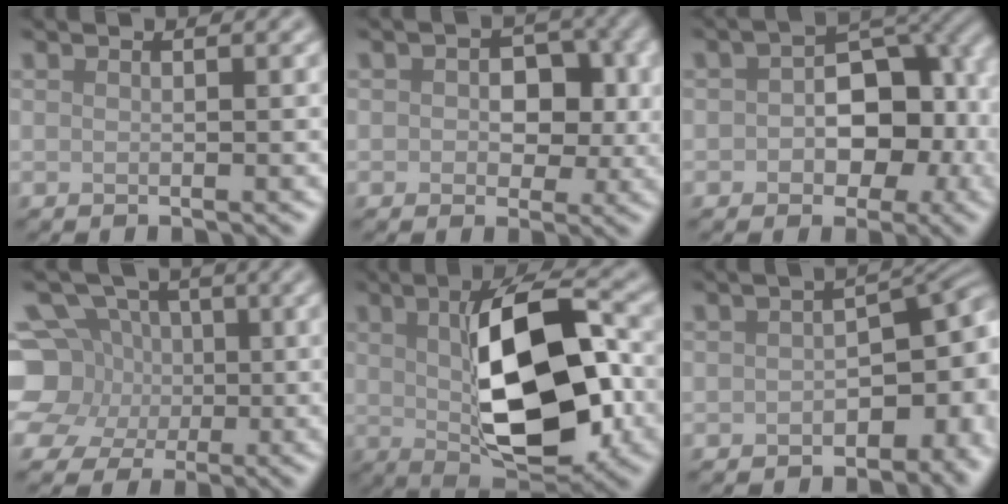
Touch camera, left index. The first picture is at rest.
{"total": 5.1, "force": [0.5, 3.5, 3.6], "torque": [-0.040, -0.002, 0.001]}
{"total": 8.2, "force": [-0.4, 5.4, 6.1], "torque": [-0.069, -0.001, -0.010]}
{"total": 11.0, "force": [0.1, 10.1, 4.3], "torque": [-0.120, 0.029, -0.034]}
{"total": 11.6, "force": [0.4, 5.2, 10.4], "torque": [-0.171, 0.006, 0.009]}
{"total": 8.8, "force": [-2.3, 5.4, 6.5], "torque": [-0.058, -0.011, -0.033]}